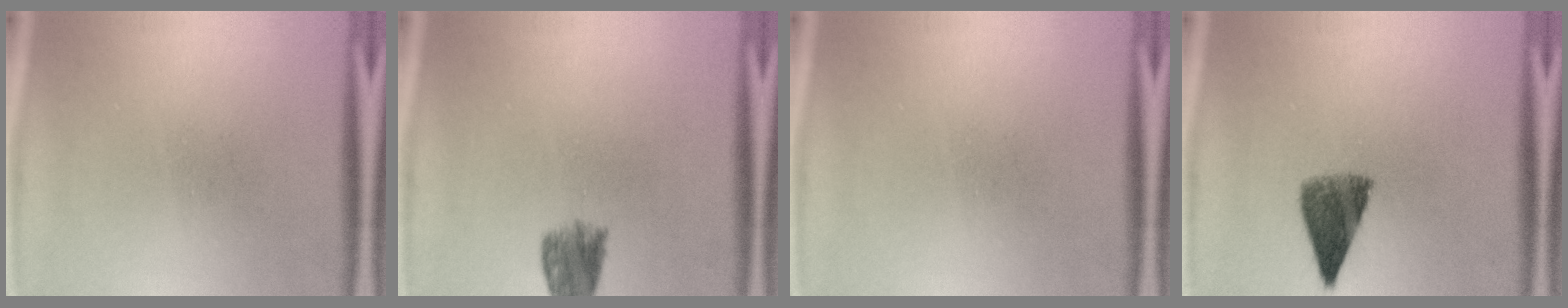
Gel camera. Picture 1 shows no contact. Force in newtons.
{"total": 4.8}
{"total": 0.0}
{"total": 6.7}